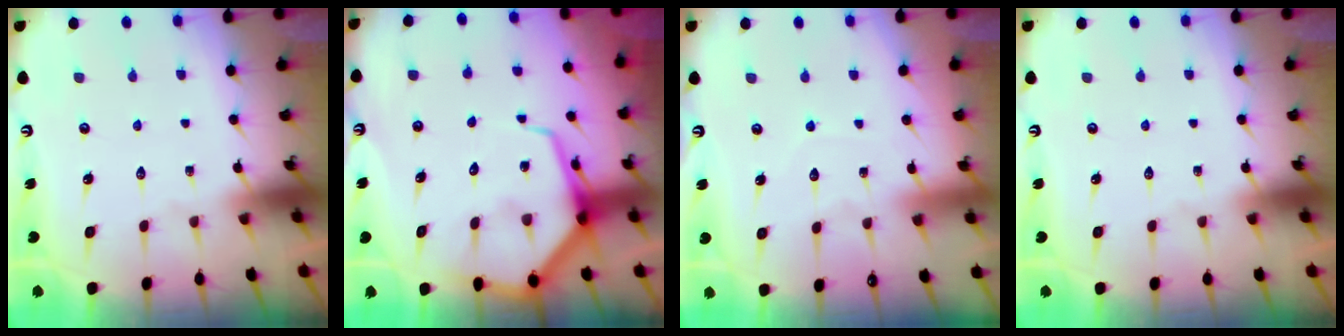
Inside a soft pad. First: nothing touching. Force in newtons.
{"total": 8.8, "press": 8.8, "slide": 1.0}
{"total": 2.5, "press": 2.5, "slide": 0.2}
{"total": 0.0}